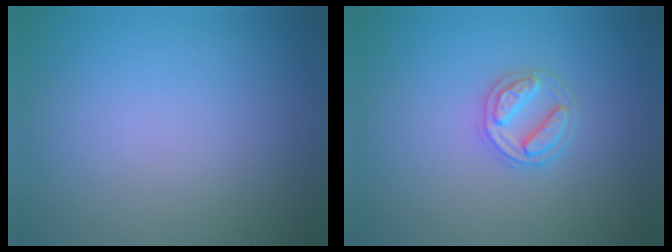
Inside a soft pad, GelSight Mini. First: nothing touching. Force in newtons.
{"total": 2.6, "press": 2.5, "slide": 0.5}